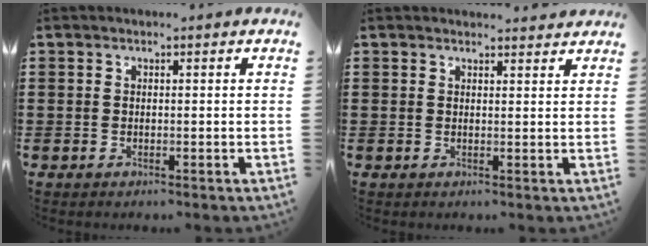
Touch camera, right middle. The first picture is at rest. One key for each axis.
{"total": 1.5, "fx": 1.5, "fy": 0.0, "fz": 0.0, "tx": 0.005, "ty": -0.003, "tz": 0.027}